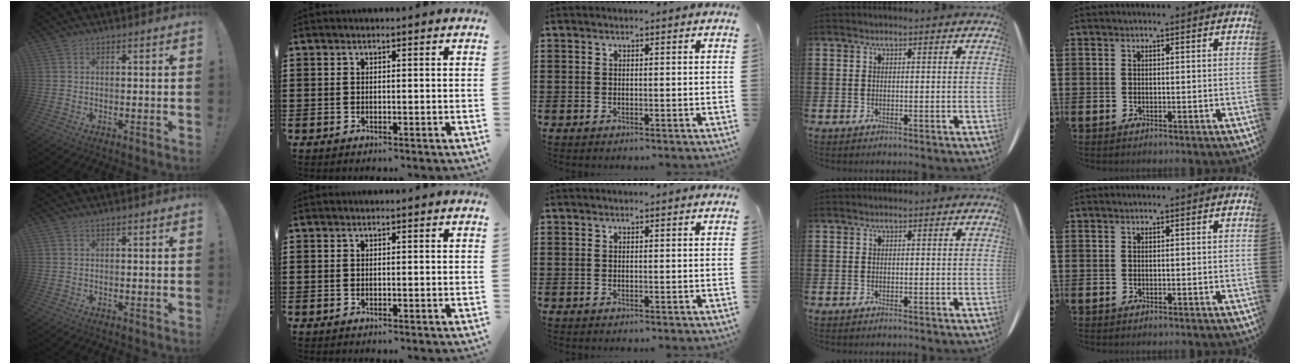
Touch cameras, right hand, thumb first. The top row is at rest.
{}